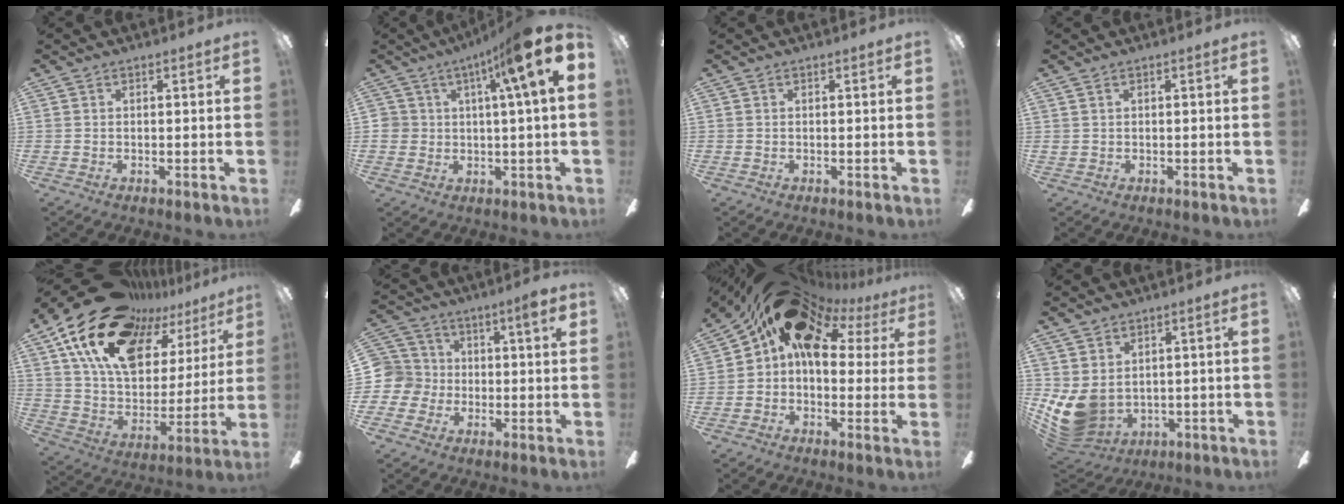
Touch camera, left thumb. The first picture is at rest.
{"total": 12.9, "force": [5.5, 3.6, 11.2], "torque": [-0.168, -0.024, 0.083]}
{"total": 0.0}
{"total": 0.8, "force": [0.1, 0.4, 0.6], "torque": [-0.012, 0.004, 0.002]}
{"total": 22.8, "force": [15.3, 11.5, 12.5], "torque": [-0.246, -0.091, 0.269]}
{"total": 7.1, "force": [0.6, 6.4, 3.1], "torque": [-0.063, 0.015, 0.009]}
{"total": 18.3, "force": [7.8, 11.7, 11.7], "torque": [-0.210, -0.023, 0.136]}
{"total": 8.8, "force": [0.0, 7.1, 5.2], "torque": [-0.142, -0.011, 0.005]}